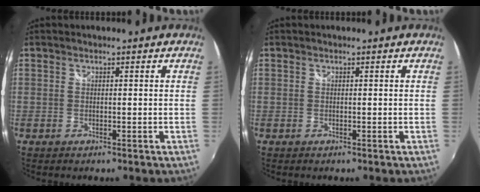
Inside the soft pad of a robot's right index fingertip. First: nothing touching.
{"total": 0.0}